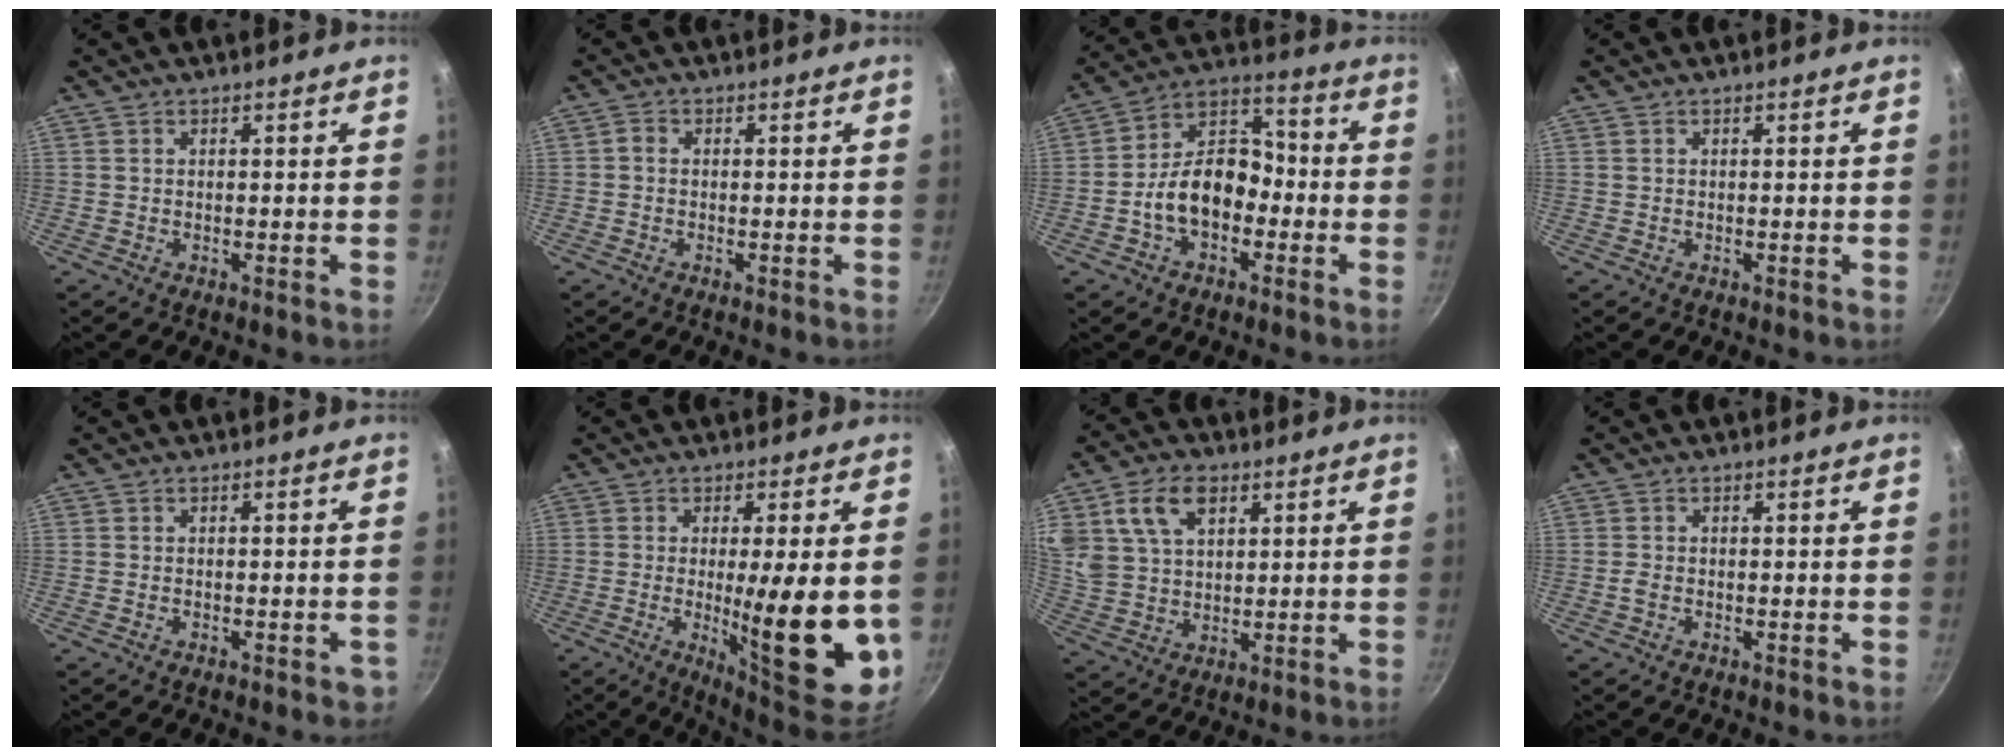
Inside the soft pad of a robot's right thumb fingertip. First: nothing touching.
{"total": 1.1, "force": [-0.3, 0.8, 0.6], "torque": [-0.013, 0.006, -0.009]}
{"total": 13.0, "force": [-3.4, 8.9, 8.9], "torque": [-0.106, 0.056, -0.072]}
{"total": 0.0}
{"total": 2.2, "force": [-1.2, 1.0, 1.6], "torque": [-0.013, 0.013, -0.008]}
{"total": 17.4, "force": [-2.1, 3.7, 16.8], "torque": [-0.227, -0.011, -0.020]}
{"total": 11.5, "force": [4.9, 7.7, 7.0], "torque": [-0.118, -0.009, 0.096]}
{"total": 1.0, "force": [-0.5, 0.6, 0.7], "torque": [-0.018, 0.004, -0.012]}